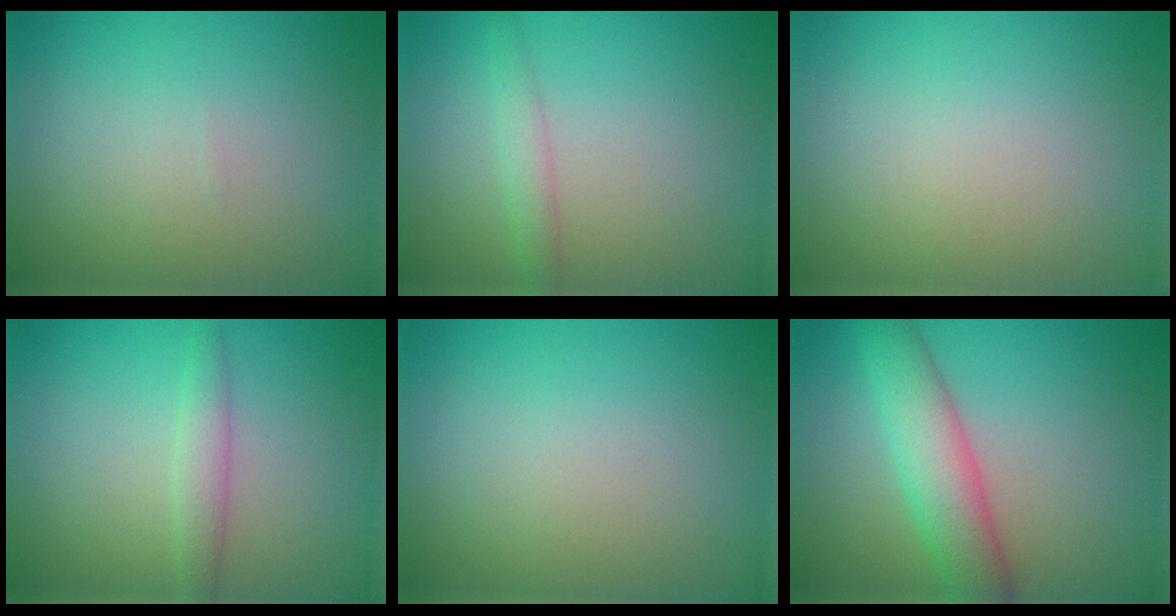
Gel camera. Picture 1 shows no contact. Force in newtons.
{"total": 1.8, "press": 1.8, "slide": 0.0}
{"total": 0.0}
{"total": 1.9, "press": 1.9, "slide": 0.2}
{"total": 0.0}
{"total": 5.4, "press": 5.4, "slide": 0.4}